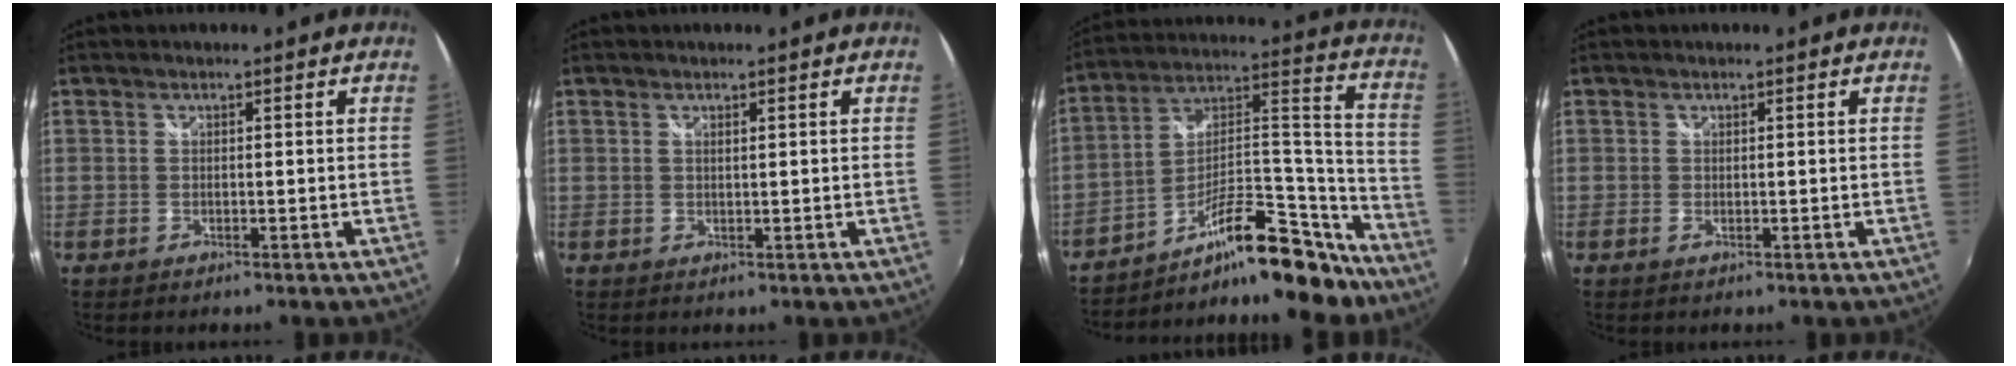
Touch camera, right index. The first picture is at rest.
{"total": 0.6, "force": [0.4, 0.1, 0.4], "torque": [-0.008, 0.001, 0.007]}
{"total": 20.2, "force": [-15.8, 6.8, 10.6], "torque": [-0.150, 0.054, -0.230]}
{"total": 0.0}